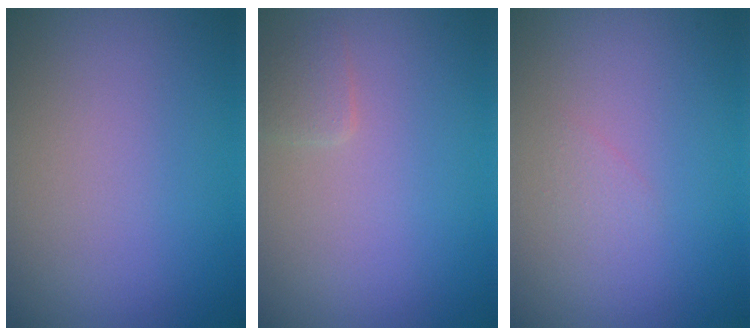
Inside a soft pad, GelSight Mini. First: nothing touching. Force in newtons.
{"total": 1.0, "press": 1.0, "slide": 0.0}
{"total": 0.7, "press": 0.7, "slide": 0.1}